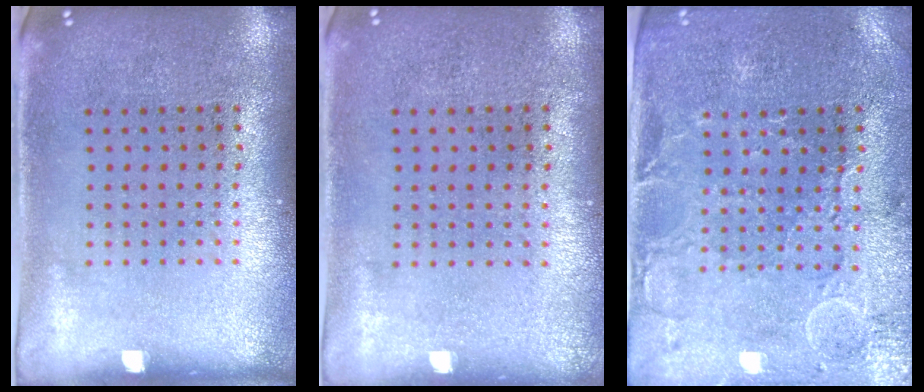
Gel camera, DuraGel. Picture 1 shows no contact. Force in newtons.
{"total": 0.0}
{"total": 0.7, "press": 0.5, "slide": 0.4}